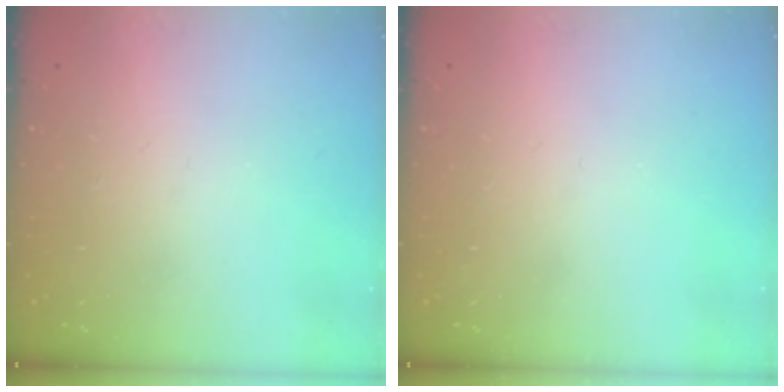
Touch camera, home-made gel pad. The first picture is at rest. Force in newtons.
{"total": 0.0}